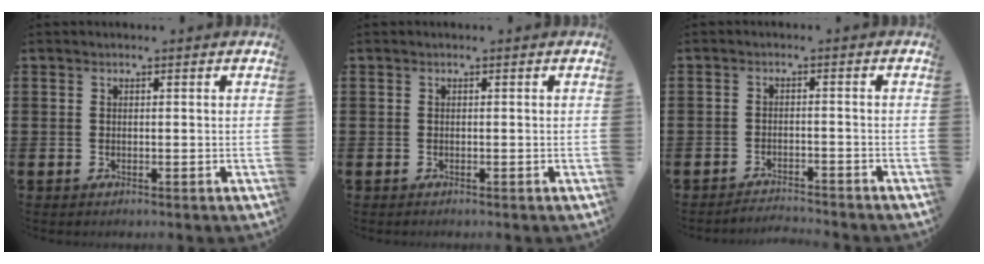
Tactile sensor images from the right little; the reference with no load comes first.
{"total": 0.0}
{"total": 2.0, "force": [-2.0, -0.1, -0.1], "torque": [-0.003, 0.005, -0.043]}